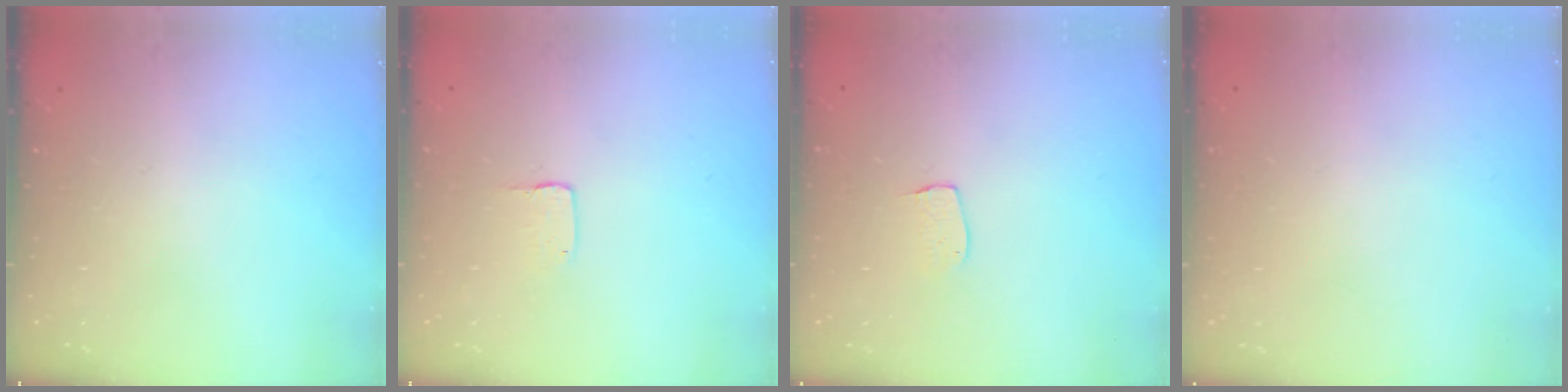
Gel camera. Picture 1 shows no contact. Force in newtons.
{"total": 2.0, "press": 2.0, "slide": 0.2}
{"total": 5.3, "press": 5.3, "slide": 0.3}
{"total": 0.0}